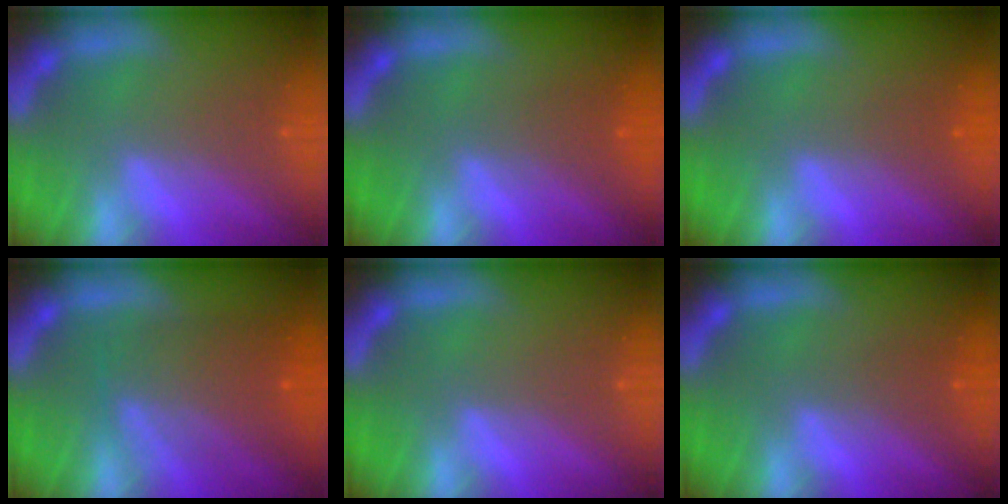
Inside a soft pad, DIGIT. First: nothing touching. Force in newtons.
{"total": 2.0}
{"total": 0.9}
{"total": 6.5}
{"total": 0.0}
{"total": 1.4}